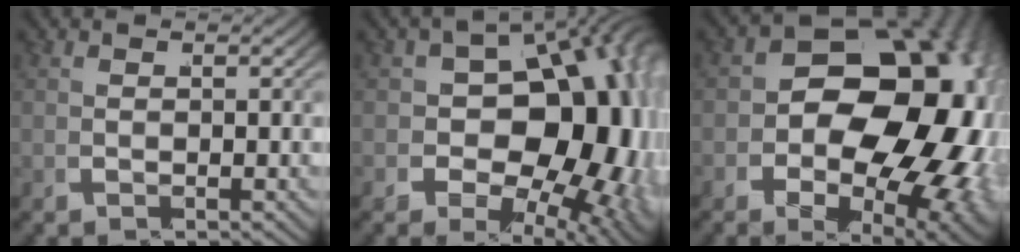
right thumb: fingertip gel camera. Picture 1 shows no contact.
{"total": 18.5, "force": [-0.5, 12.9, 13.2], "torque": [-0.212, -0.046, 0.012]}
{"total": 21.7, "force": [-0.1, 14.3, 16.4], "torque": [-0.233, -0.046, 0.017]}